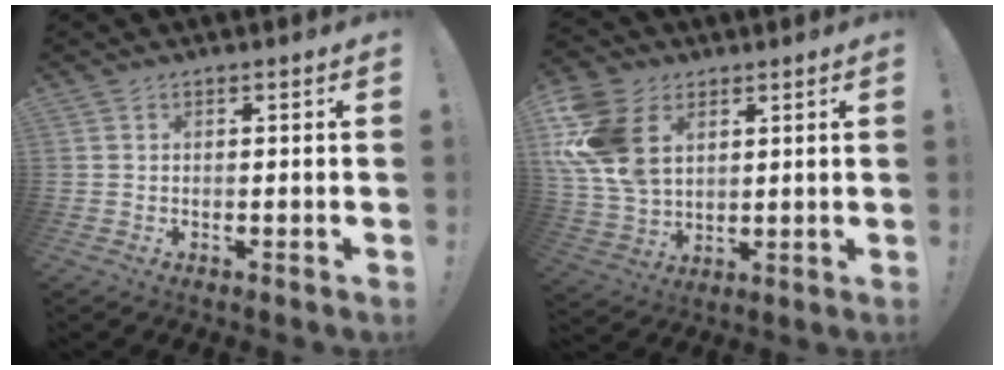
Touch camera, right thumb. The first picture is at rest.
{"total": 17.6, "force": [5.7, 12.4, 11.1], "torque": [-0.235, -0.022, 0.109]}